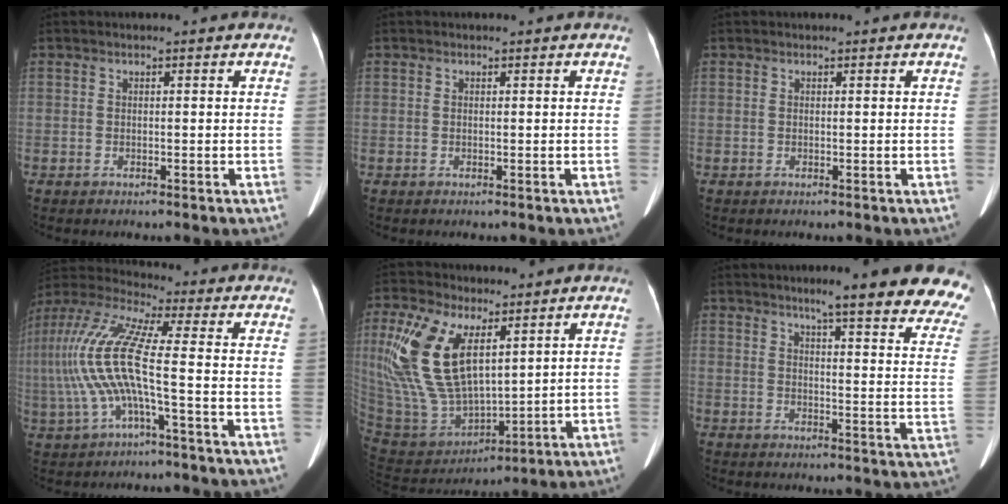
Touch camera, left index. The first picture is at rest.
{"total": 0.0}
{"total": 0.0}
{"total": 13.0, "force": [-1.9, 1.5, 12.8], "torque": [-0.296, 0.015, -0.041]}
{"total": 17.0, "force": [6.5, 7.9, 13.5], "torque": [-0.310, 0.006, 0.137]}
{"total": 20.0, "force": [16.8, 0.4, 10.9], "torque": [-0.126, -0.055, 0.190]}